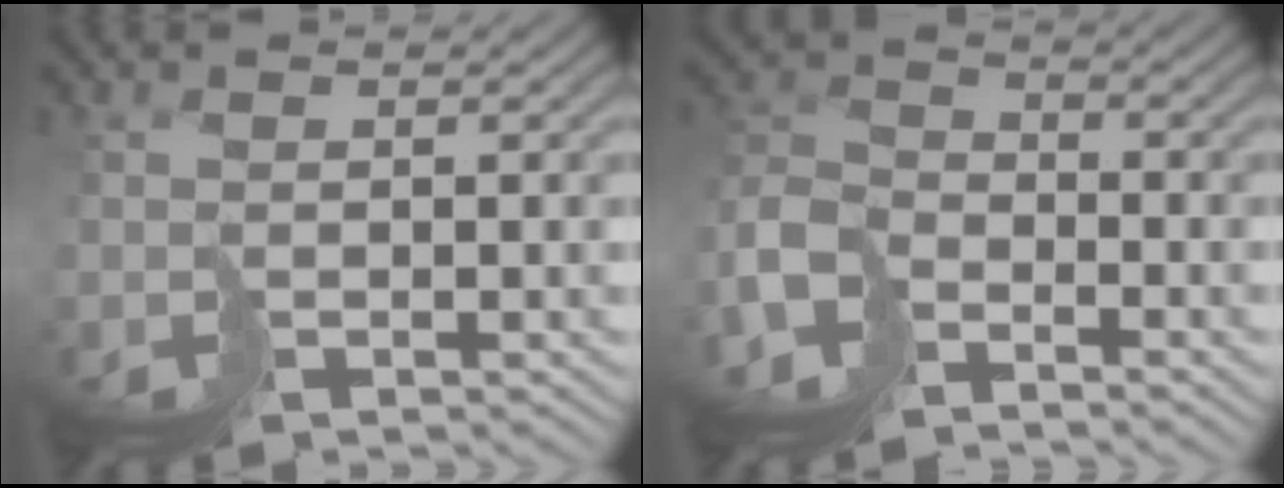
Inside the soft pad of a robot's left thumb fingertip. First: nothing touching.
{"total": 8.1, "force": [-5.5, 3.9, 4.4], "torque": [-0.113, -0.012, -0.129]}